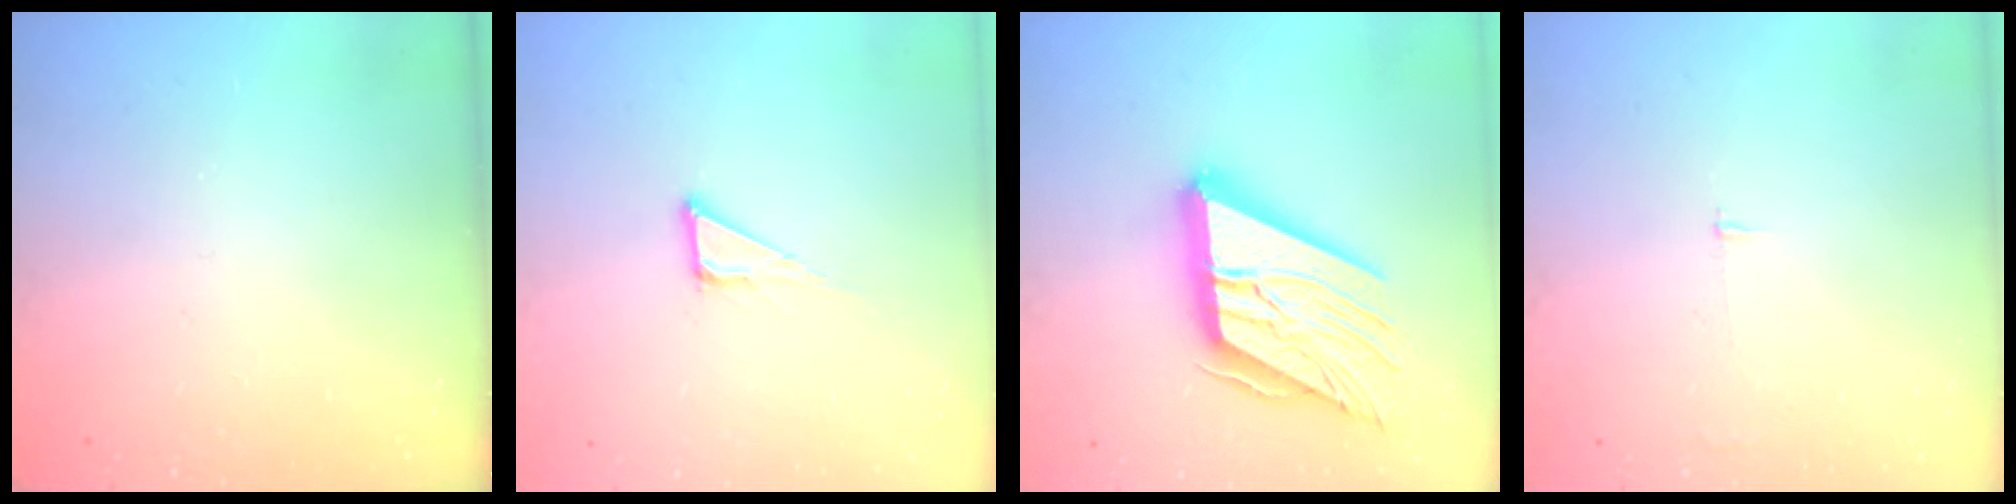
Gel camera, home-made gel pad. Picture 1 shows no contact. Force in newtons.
{"total": 5.0, "press": 5.0, "slide": 0.1}
{"total": 23.2, "press": 23.0, "slide": 2.7}
{"total": 2.5, "press": 2.5, "slide": 0.2}